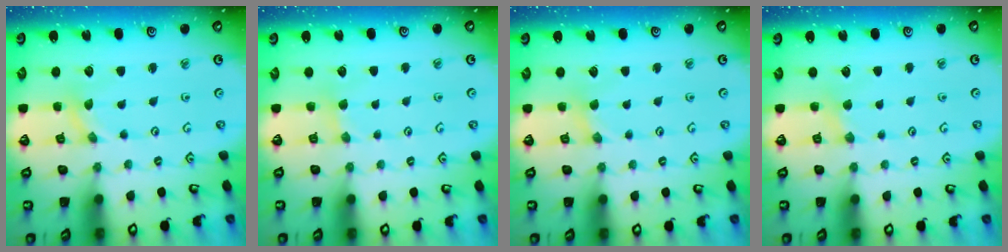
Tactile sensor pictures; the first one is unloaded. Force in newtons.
{"total": 1.9, "press": 1.9, "slide": 0.3}
{"total": 0.9, "press": 0.9, "slide": 0.2}
{"total": 2.6, "press": 2.6, "slide": 0.5}